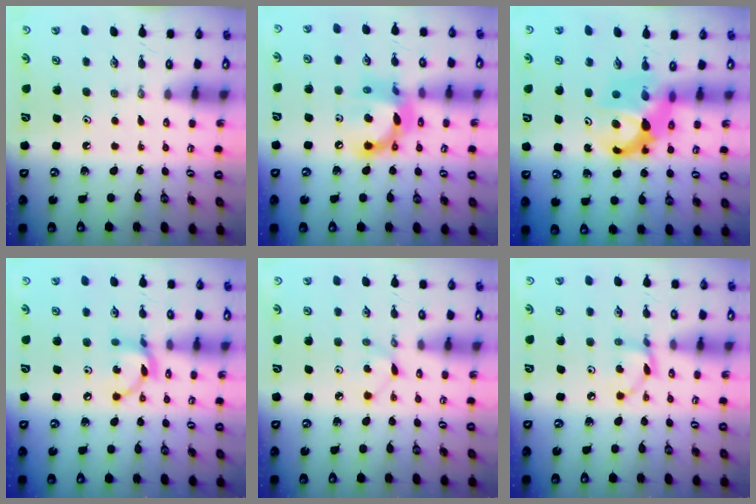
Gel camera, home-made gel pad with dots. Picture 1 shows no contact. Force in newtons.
{"total": 13.5, "press": 13.5, "slide": 1.1}
{"total": 7.7, "press": 7.7, "slide": 0.5}
{"total": 9.1, "press": 9.1, "slide": 0.3}
{"total": 3.9, "press": 3.9, "slide": 0.5}
{"total": 4.6, "press": 4.6, "slide": 0.2}